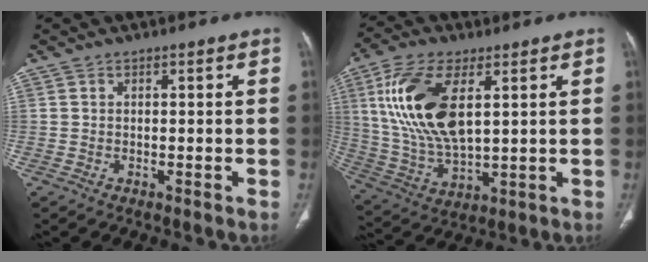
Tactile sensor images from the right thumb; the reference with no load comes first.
{"total": 17.6, "force": [5.0, 8.3, 14.7], "torque": [-0.299, -0.016, 0.103]}